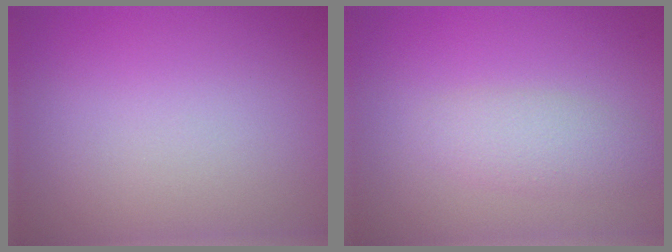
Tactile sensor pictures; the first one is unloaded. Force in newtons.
{"total": 2.5, "press": 2.5, "slide": 0.1}